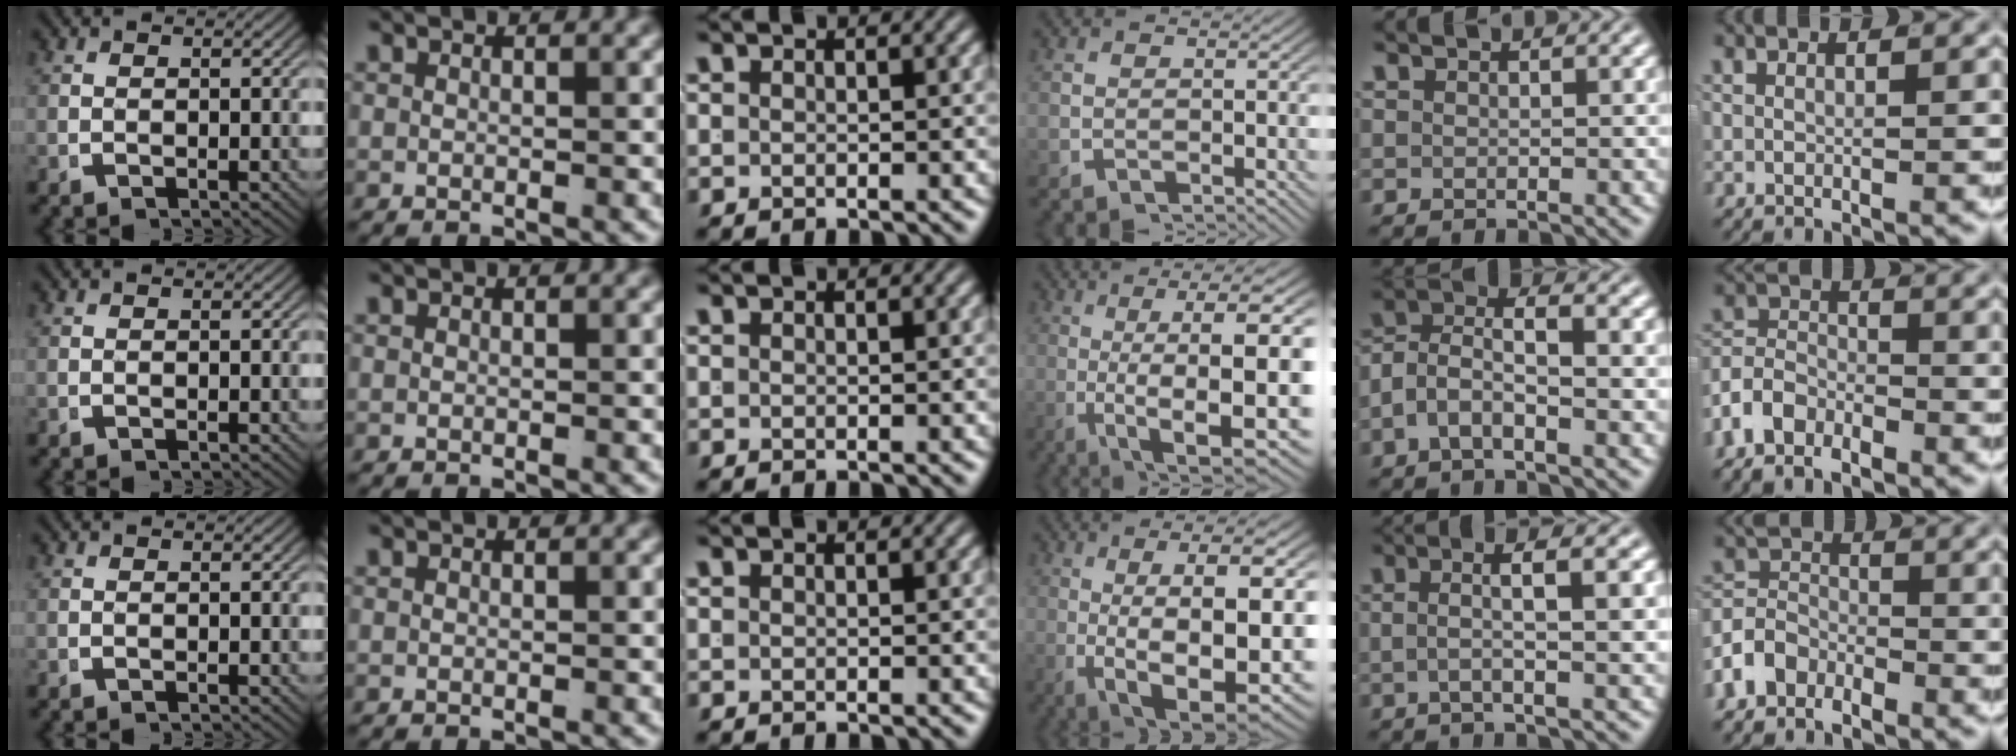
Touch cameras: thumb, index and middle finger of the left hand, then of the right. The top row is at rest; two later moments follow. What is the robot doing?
{"motion": "lift_and_place", "object": "coat"}